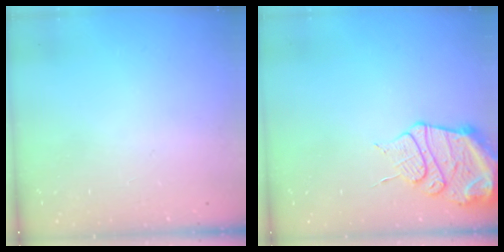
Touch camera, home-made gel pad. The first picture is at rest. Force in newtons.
{"total": 13.1, "press": 13.0, "slide": 1.6}